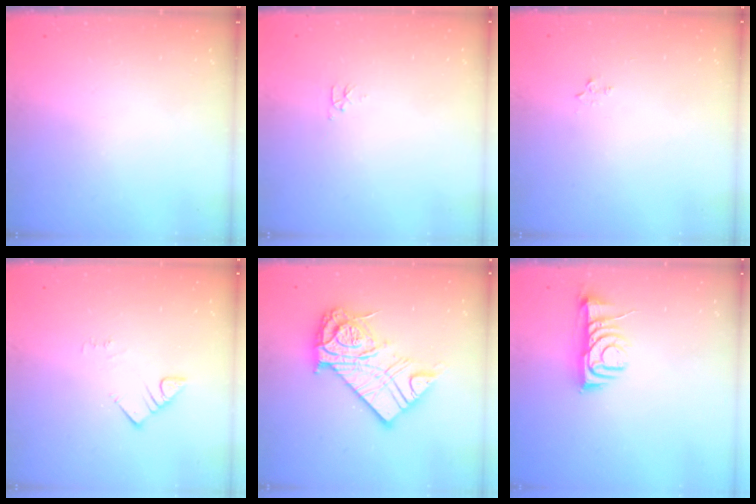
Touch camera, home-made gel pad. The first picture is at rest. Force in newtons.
{"total": 2.8, "press": 2.7, "slide": 0.4}
{"total": 2.9, "press": 2.8, "slide": 0.4}
{"total": 2.8, "press": 2.8, "slide": 0.2}
{"total": 20.3, "press": 20.1, "slide": 2.2}
{"total": 8.3, "press": 8.2, "slide": 0.9}